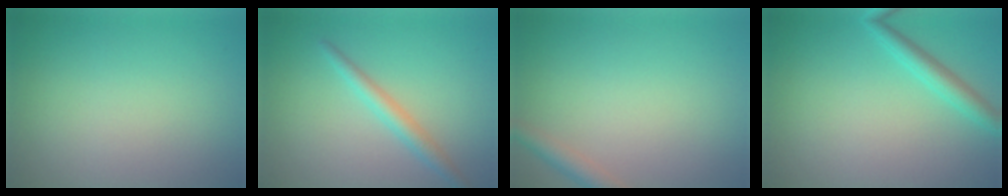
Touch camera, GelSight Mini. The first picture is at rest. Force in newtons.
{"total": 2.2, "press": 2.2, "slide": 0.1}
{"total": 2.0, "press": 2.0, "slide": 0.1}
{"total": 2.2, "press": 2.2, "slide": 0.2}